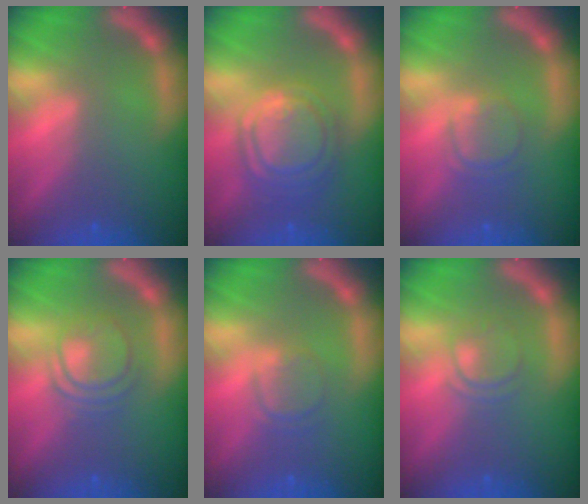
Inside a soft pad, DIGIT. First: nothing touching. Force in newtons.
{"total": 8.0}
{"total": 3.0}
{"total": 4.5}
{"total": 2.4}
{"total": 2.4}